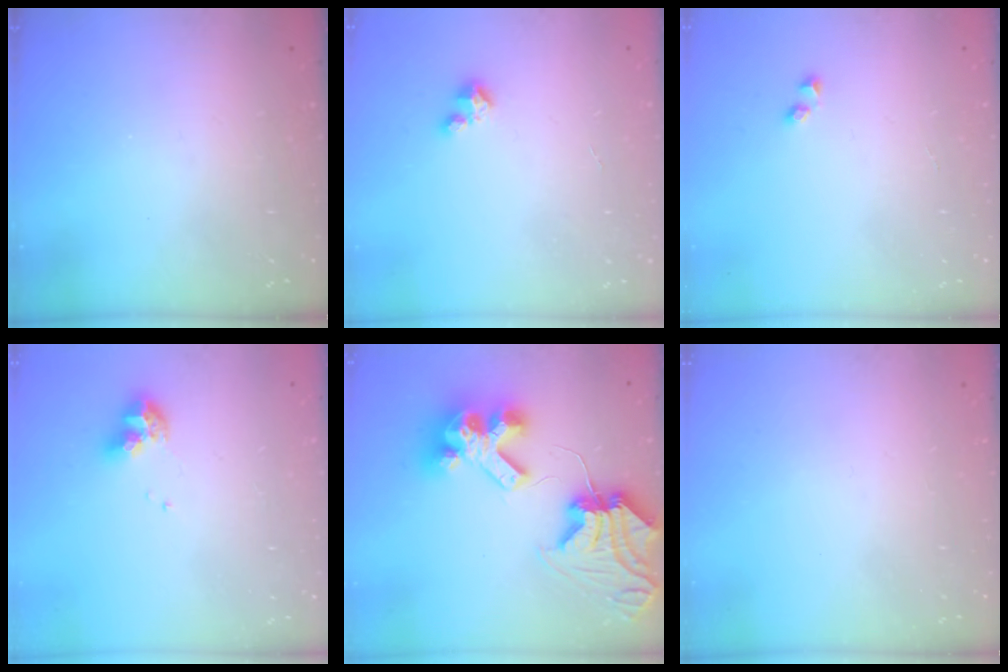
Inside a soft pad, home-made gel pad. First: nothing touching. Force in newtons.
{"total": 1.7, "press": 1.6, "slide": 0.2}
{"total": 1.9, "press": 1.8, "slide": 0.7}
{"total": 9.5, "press": 9.4, "slide": 1.1}
{"total": 15.3, "press": 15.2, "slide": 1.9}
{"total": 0.0}